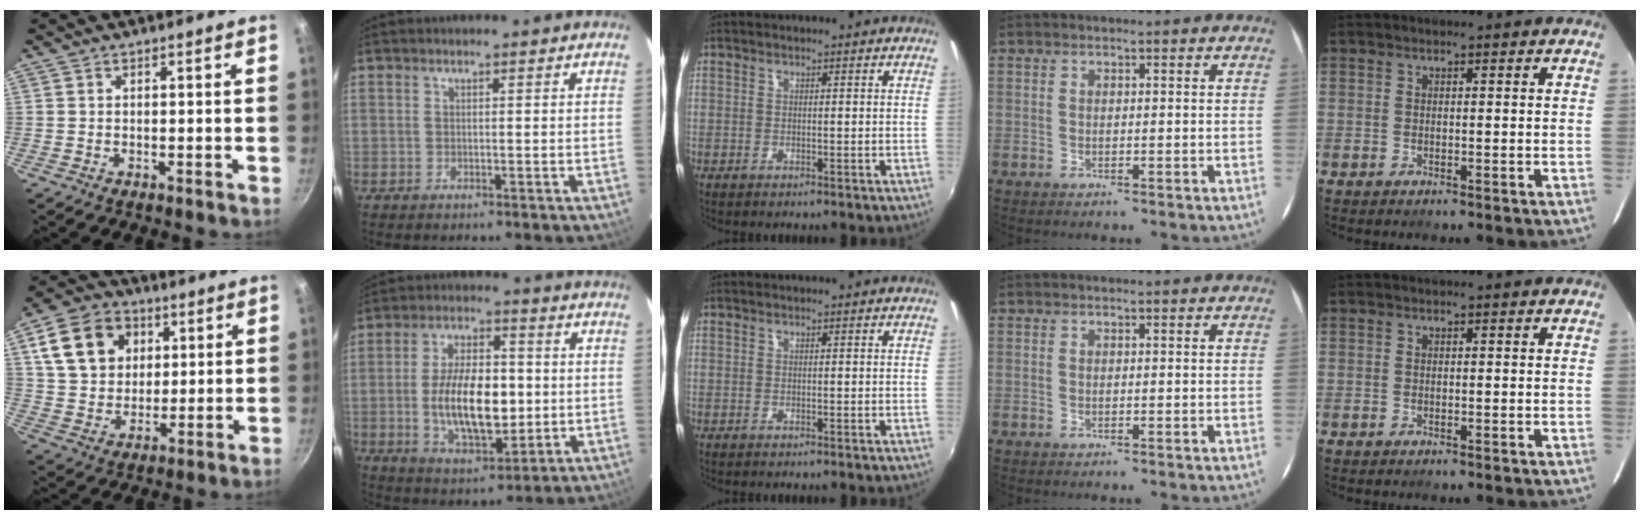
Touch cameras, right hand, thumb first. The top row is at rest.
{"thumb": {"total": 14.7, "force": [5.0, 11.5, 7.7], "torque": [-0.119, 0.000, 0.088]}, "index": {"total": 14.8, "force": [-1.2, 7.0, 13.0], "torque": [-0.245, -0.003, -0.010]}}